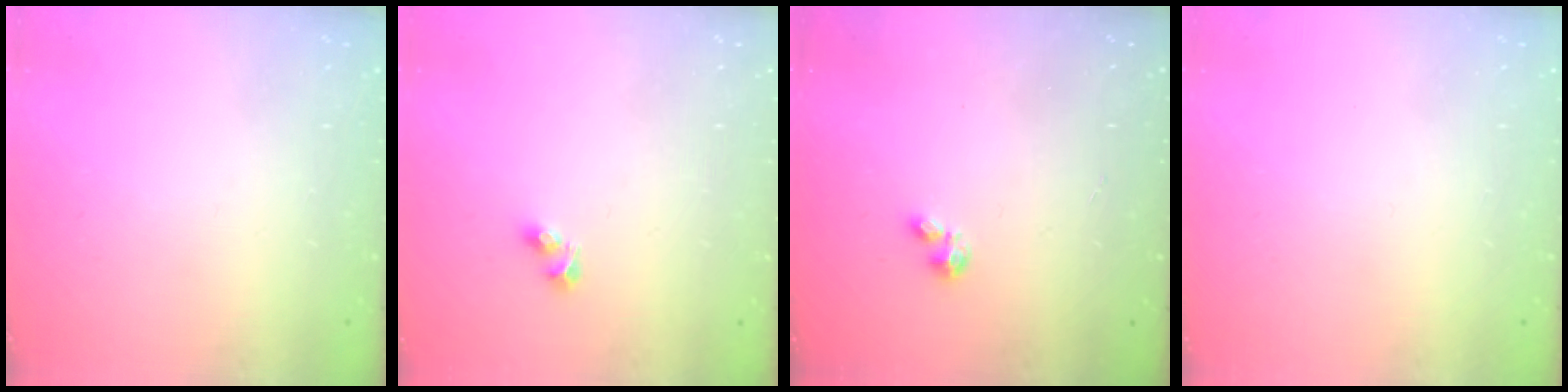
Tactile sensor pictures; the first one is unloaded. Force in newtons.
{"total": 3.5, "press": 3.0, "slide": 1.8}
{"total": 0.7, "press": 0.6, "slide": 0.2}
{"total": 0.0}